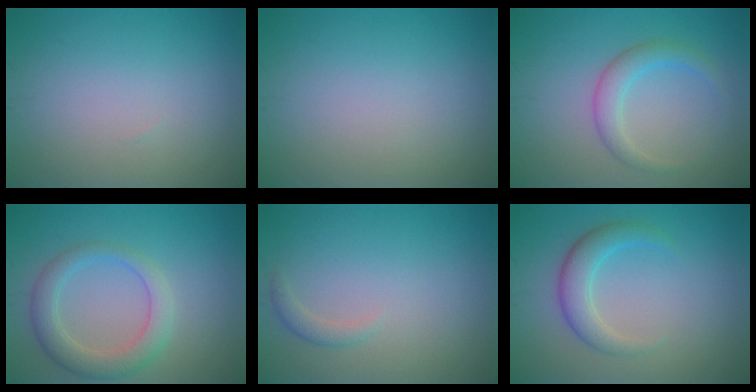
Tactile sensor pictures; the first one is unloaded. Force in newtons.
{"total": 0.0}
{"total": 2.7, "press": 2.7, "slide": 0.1}
{"total": 3.0, "press": 3.0, "slide": 0.3}
{"total": 1.1, "press": 1.1, "slide": 0.1}
{"total": 3.3, "press": 3.3, "slide": 0.2}